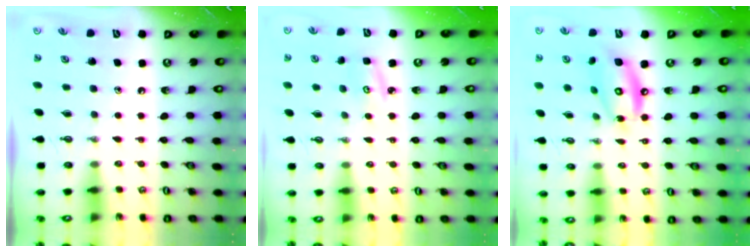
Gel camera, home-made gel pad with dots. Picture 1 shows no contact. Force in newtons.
{"total": 3.7, "press": 3.6, "slide": 0.6}
{"total": 12.7, "press": 12.7, "slide": 1.1}